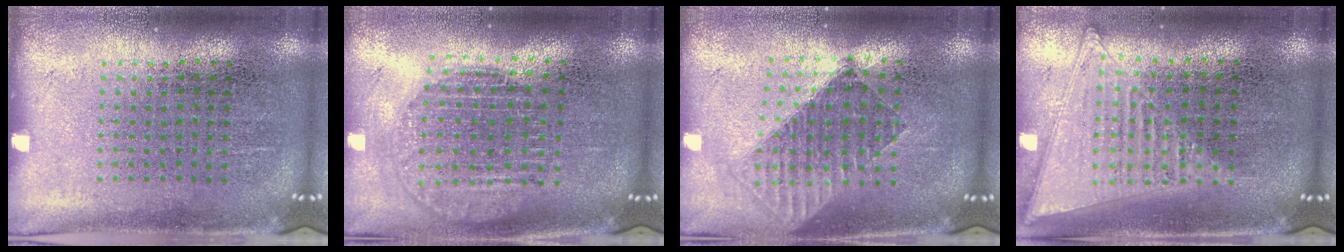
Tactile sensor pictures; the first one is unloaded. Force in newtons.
{"total": 1.8, "press": 1.5, "slide": 0.9}
{"total": 1.5, "press": 1.3, "slide": 0.8}
{"total": 1.4, "press": 1.3, "slide": 0.3}